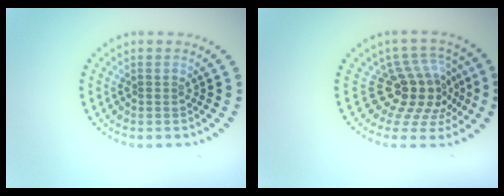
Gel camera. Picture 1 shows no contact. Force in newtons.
{"total": 4.6, "press": 3.5, "slide": 3.1}